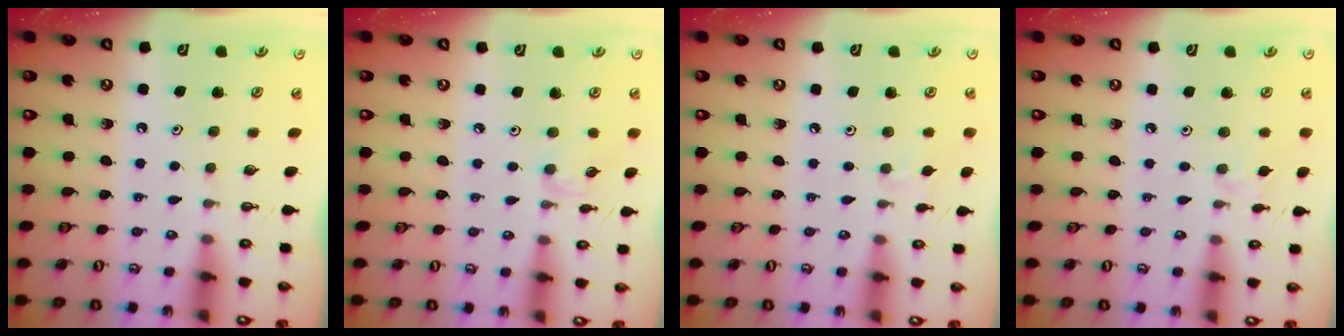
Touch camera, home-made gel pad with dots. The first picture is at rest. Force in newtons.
{"total": 1.3, "press": 1.2, "slide": 0.4}
{"total": 2.6, "press": 2.6, "slide": 0.5}
{"total": 2.4, "press": 2.4, "slide": 0.4}